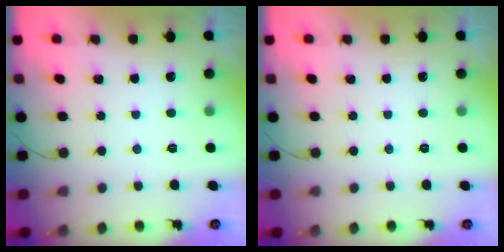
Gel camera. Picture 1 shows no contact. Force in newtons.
{"total": 0.0}